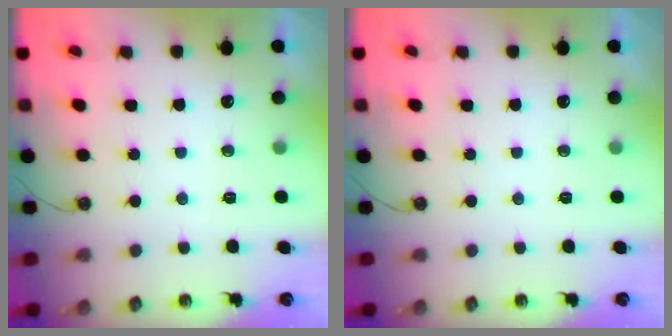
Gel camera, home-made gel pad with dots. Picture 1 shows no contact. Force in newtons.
{"total": 0.0}